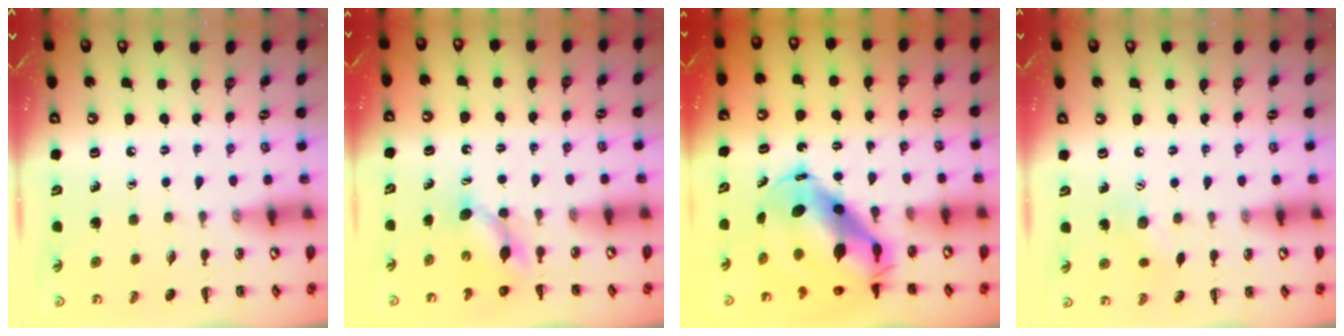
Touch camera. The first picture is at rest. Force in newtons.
{"total": 4.0, "press": 3.9, "slide": 0.7}
{"total": 10.2, "press": 9.9, "slide": 2.5}
{"total": 6.7, "press": 6.5, "slide": 1.7}